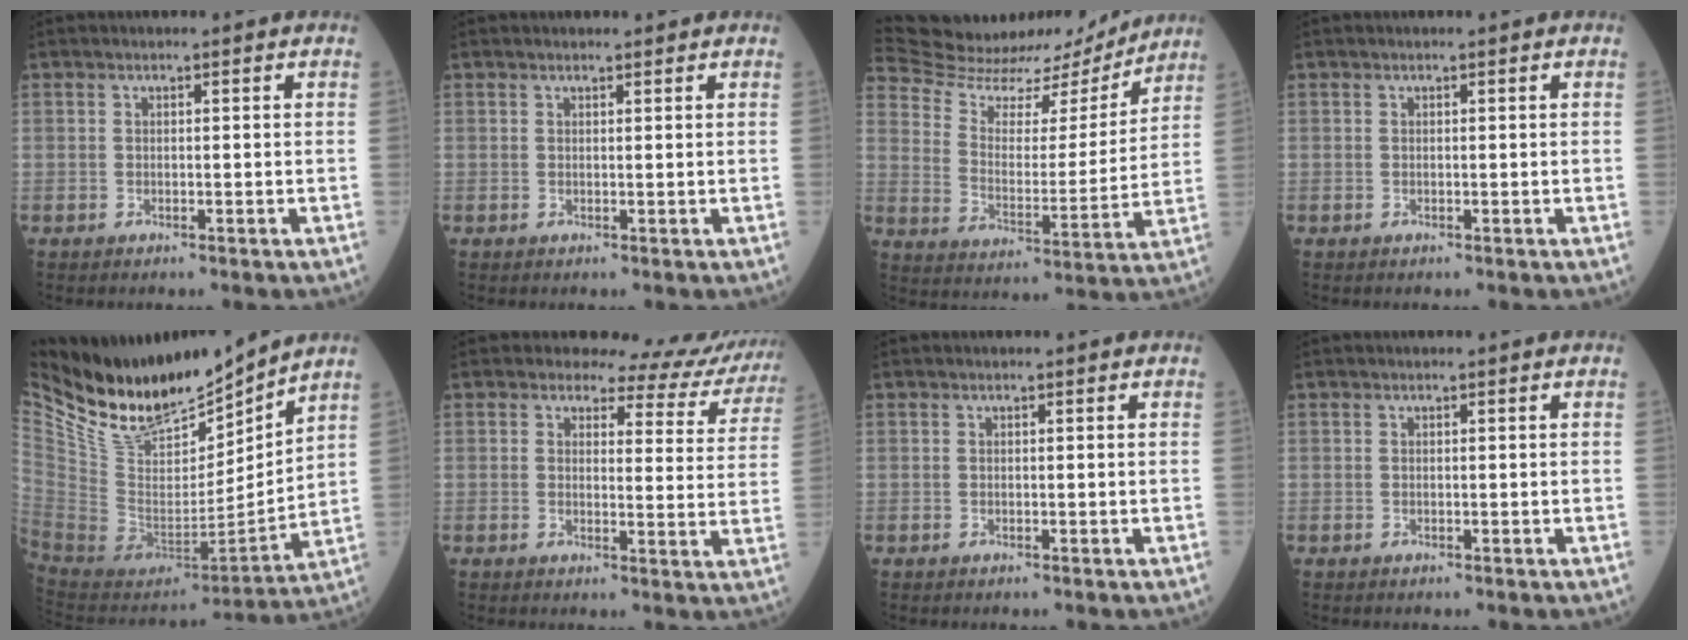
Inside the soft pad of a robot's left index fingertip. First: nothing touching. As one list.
[{"total": 1.6, "force": [1.5, 0.3, 0.4], "torque": [-0.010, 0.009, 0.022]}, {"total": 22.1, "force": [21.0, 4.9, 5.0], "torque": [-0.092, -0.022, 0.313]}, {"total": 0.0}, {"total": 20.3, "force": [17.7, 5.0, 8.6], "torque": [-0.169, -0.021, 0.326]}, {"total": 9.9, "force": [9.6, 2.5, 0.4], "torque": [0.017, -0.038, 0.086]}, {"total": 0.0}, {"total": 0.0}]